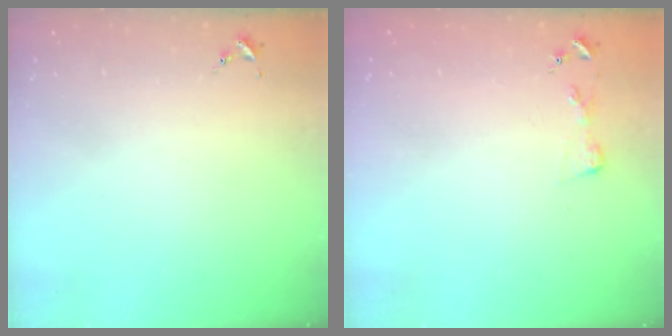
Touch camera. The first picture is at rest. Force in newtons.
{"total": 3.1, "press": 3.1, "slide": 0.4}